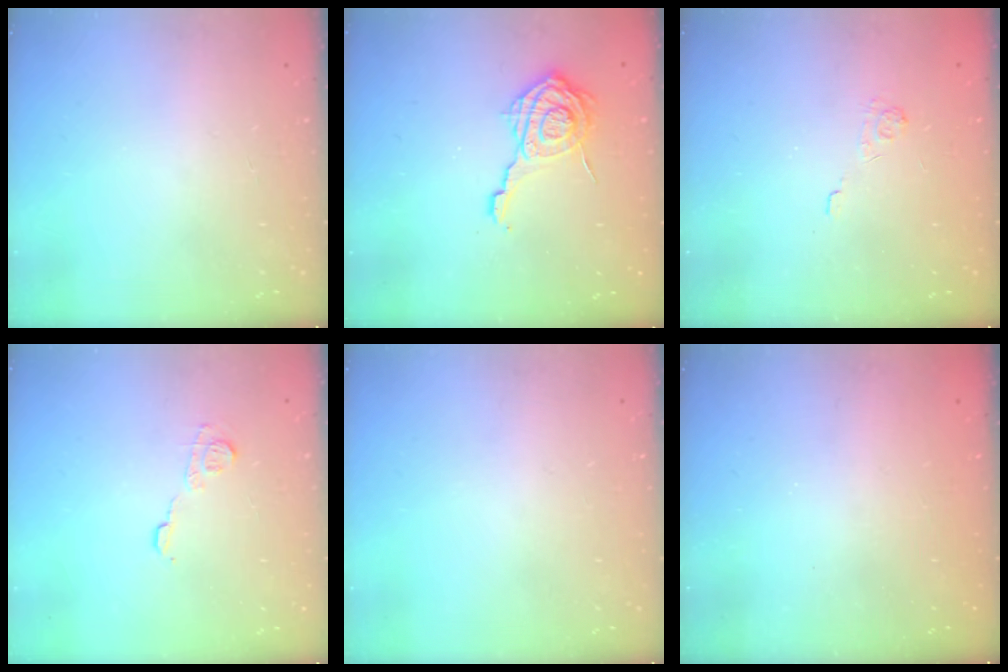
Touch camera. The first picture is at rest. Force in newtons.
{"total": 12.8, "press": 12.8, "slide": 0.9}
{"total": 2.1, "press": 1.5, "slide": 1.4}
{"total": 7.0, "press": 7.0, "slide": 0.4}
{"total": 0.0}
{"total": 2.5, "press": 2.4, "slide": 0.7}